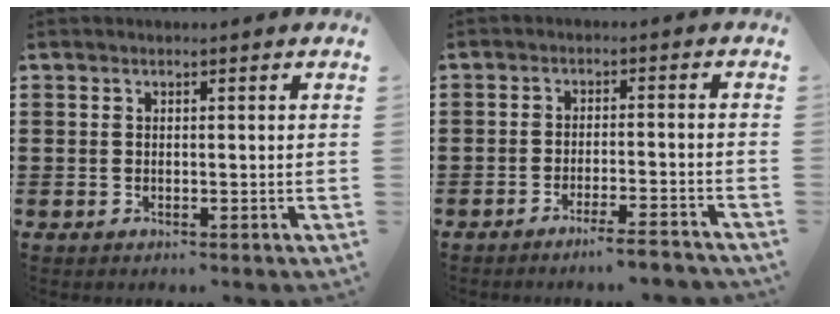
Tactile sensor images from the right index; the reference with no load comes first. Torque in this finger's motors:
{"motor_torque": [1.05, 1.09, -0.03, -0.01]}